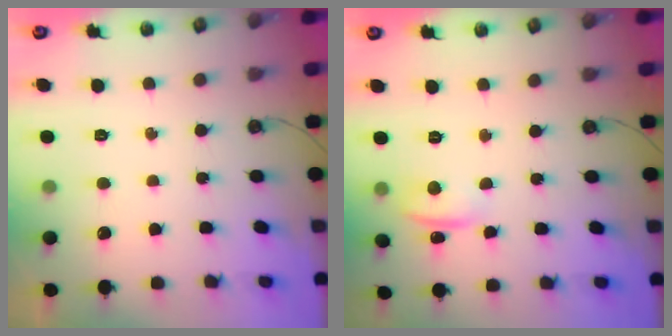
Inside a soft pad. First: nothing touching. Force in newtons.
{"total": 8.7, "press": 1.6, "slide": 8.5}